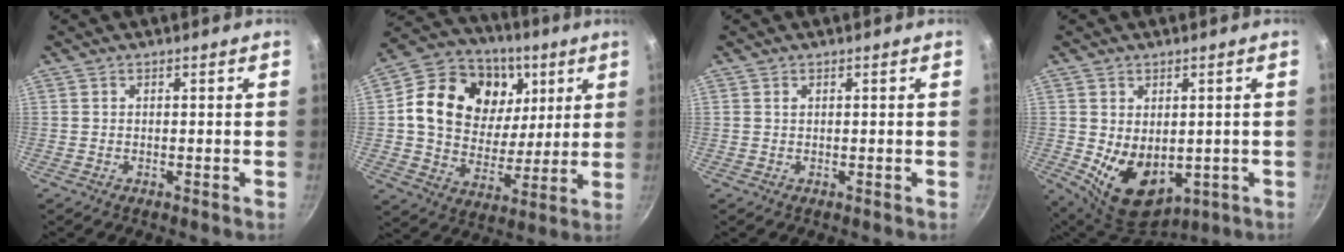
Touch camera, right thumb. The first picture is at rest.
{"total": 22.6, "force": [6.7, 17.1, 13.2], "torque": [-0.199, -0.013, 0.110]}
{"total": 0.5, "force": [0.2, 0.4, 0.3], "torque": [-0.005, 0.001, 0.004]}
{"total": 11.4, "force": [-0.9, 7.8, 8.3], "torque": [-0.111, -0.022, 0.012]}